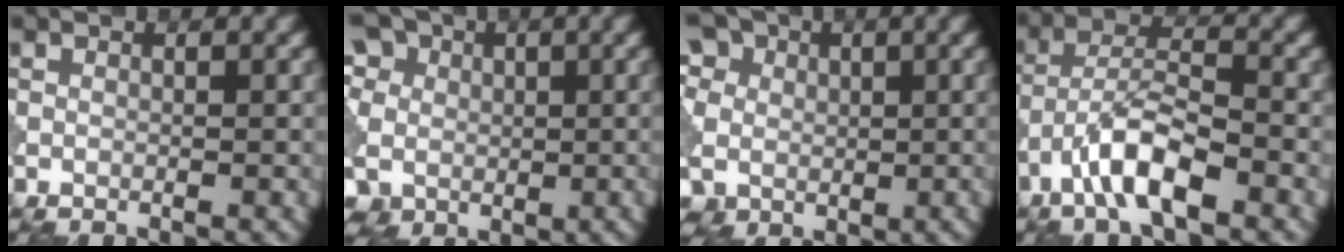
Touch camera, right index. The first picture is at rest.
{"total": 15.9, "force": [4.4, 13.4, 7.5], "torque": [-0.201, 0.033, 0.053]}
{"total": 14.5, "force": [4.7, 11.9, 6.9], "torque": [-0.179, 0.030, 0.065]}
{"total": 6.0, "force": [-3.3, 1.6, 4.7], "torque": [-0.086, 0.012, -0.064]}